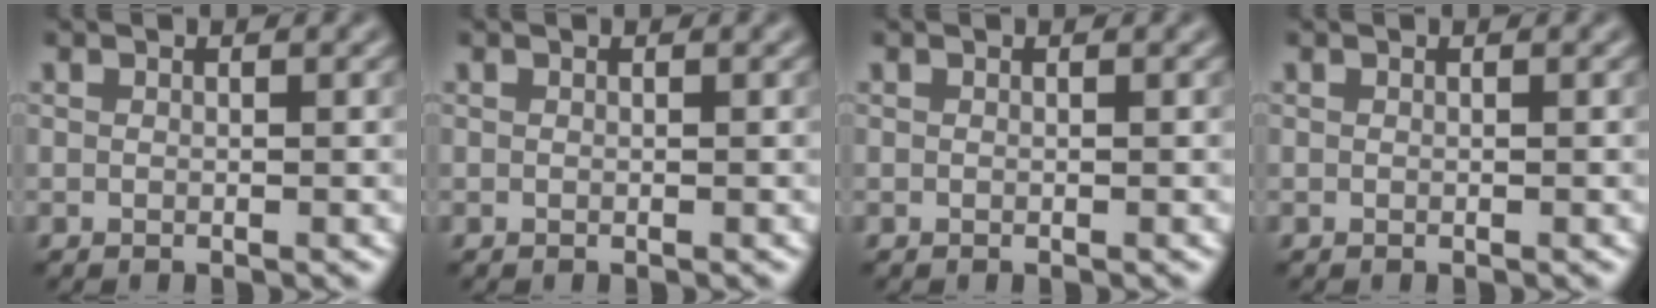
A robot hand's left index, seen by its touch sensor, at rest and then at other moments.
{"total": 0.0}
{"total": 0.0}
{"total": 0.0}